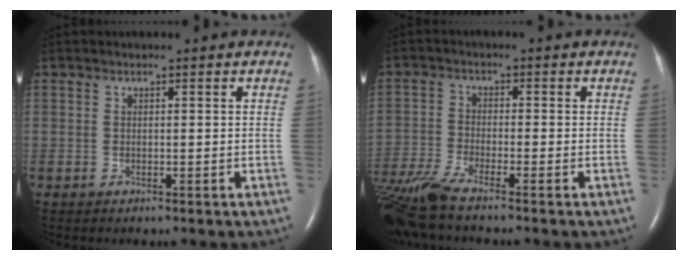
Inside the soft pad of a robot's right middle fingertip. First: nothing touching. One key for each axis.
{"total": 8.4, "fx": -7.1, "fy": -0.1, "fz": 4.6, "tx": -0.100, "ty": -0.025, "tz": -0.134}